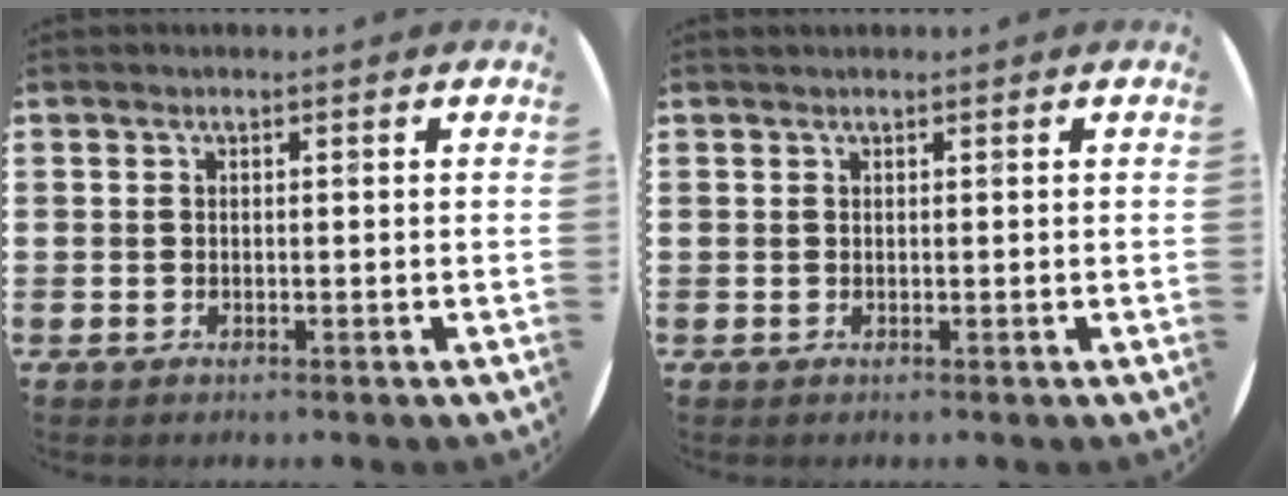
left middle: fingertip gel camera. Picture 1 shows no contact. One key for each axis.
{"total": 0.0}